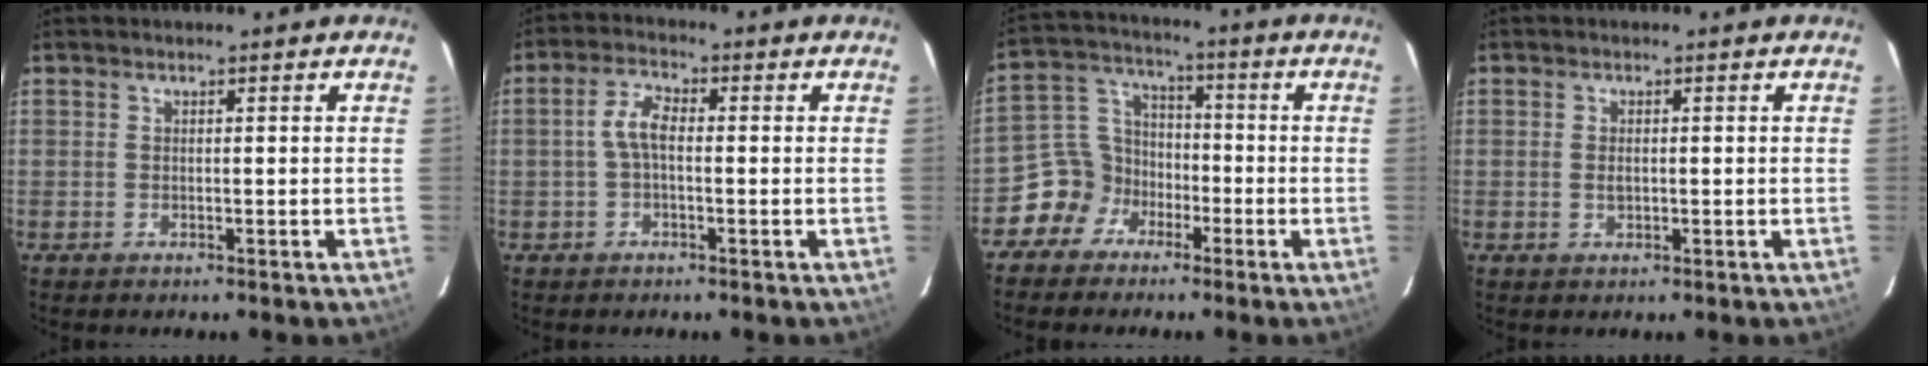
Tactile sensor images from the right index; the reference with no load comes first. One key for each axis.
{"total": 4.1, "fx": -0.4, "fy": 1.8, "fz": 3.7, "tx": -0.080, "ty": 0.013, "tz": -0.008}
{"total": 8.0, "fx": -4.7, "fy": 6.4, "fz": 0.9, "tx": -0.027, "ty": 0.040, "tz": -0.096}
{"total": 1.6, "fx": -0.1, "fy": 1.0, "fz": 1.2, "tx": -0.024, "ty": 0.000, "tz": -0.002}